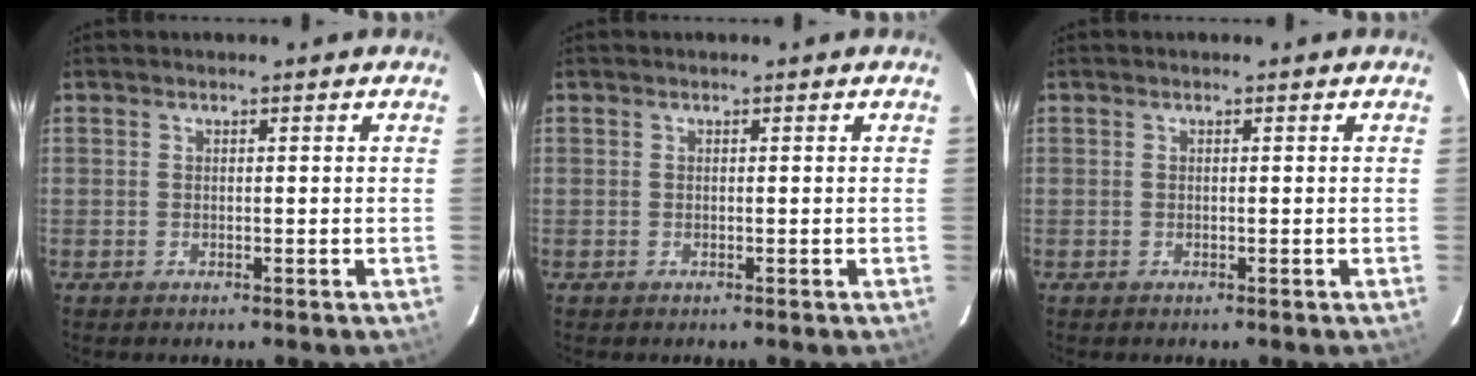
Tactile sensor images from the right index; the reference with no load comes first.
{"total": 0.0}
{"total": 0.0}